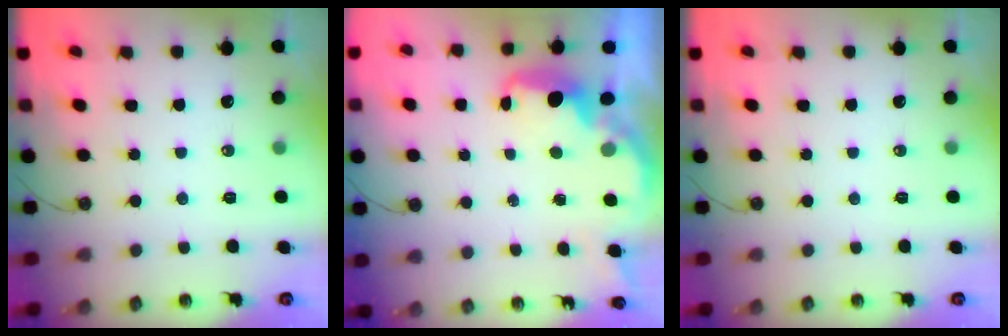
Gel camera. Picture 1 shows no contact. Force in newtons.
{"total": 3.0, "press": 2.9, "slide": 0.6}
{"total": 0.0}